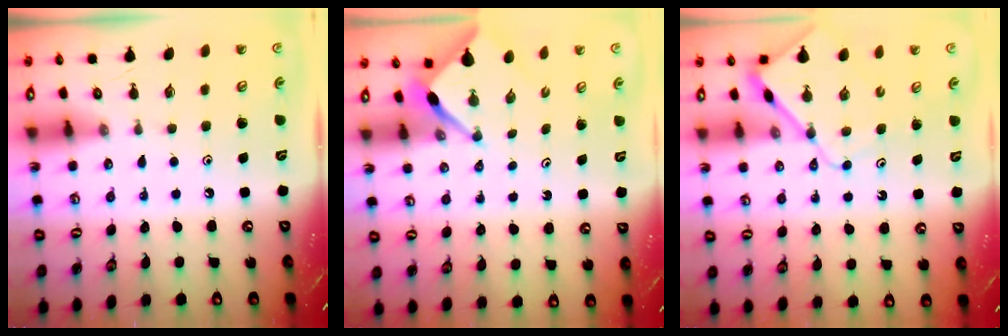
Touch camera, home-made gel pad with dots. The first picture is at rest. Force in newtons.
{"total": 2.4, "press": 2.4, "slide": 0.2}
{"total": 8.8, "press": 8.7, "slide": 1.1}